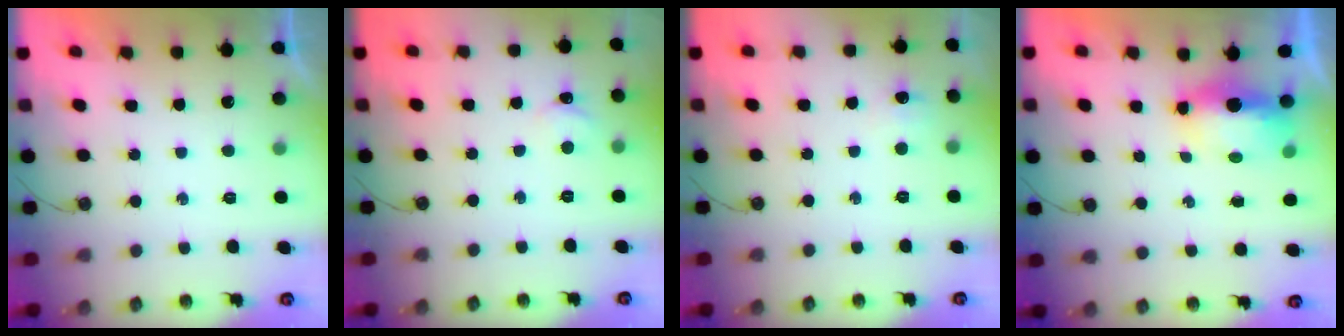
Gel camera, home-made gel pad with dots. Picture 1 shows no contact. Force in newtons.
{"total": 2.4, "press": 2.4, "slide": 0.3}
{"total": 5.1, "press": 5.1, "slide": 0.7}
{"total": 15.0, "press": 9.1, "slide": 11.9}